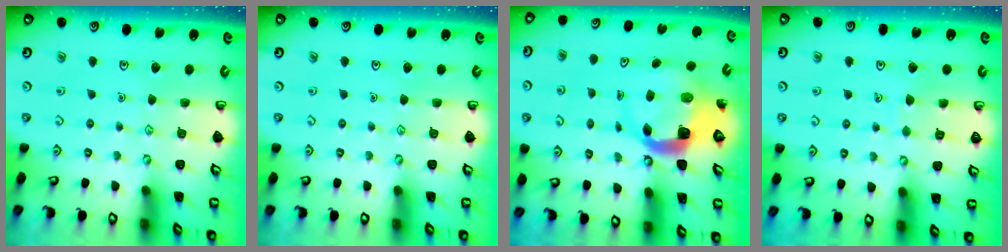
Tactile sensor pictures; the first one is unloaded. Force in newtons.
{"total": 0.0}
{"total": 5.1, "press": 5.1, "slide": 0.7}
{"total": 3.3, "press": 3.3, "slide": 0.3}